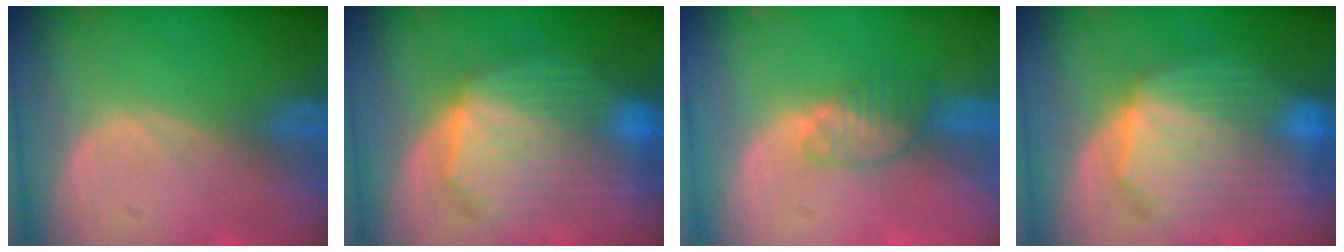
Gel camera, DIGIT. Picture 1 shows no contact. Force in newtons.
{"total": 10.1, "press": 10.0, "slide": 0.9}
{"total": 3.4, "press": 3.3, "slide": 0.6}
{"total": 10.1, "press": 10.0, "slide": 0.9}